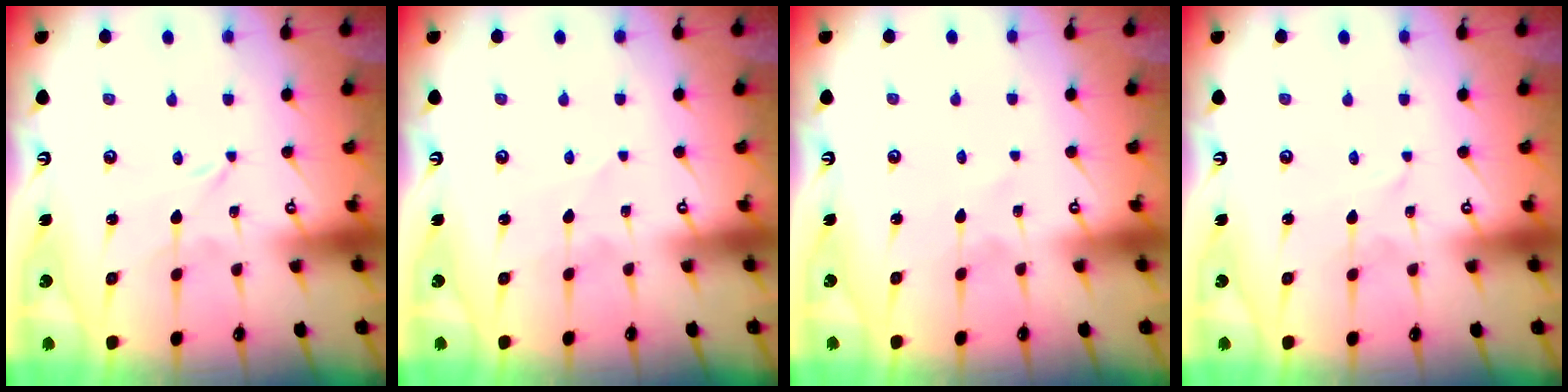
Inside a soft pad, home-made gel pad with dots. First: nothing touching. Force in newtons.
{"total": 2.2, "press": 2.1, "slide": 0.3}
{"total": 1.1, "press": 1.1, "slide": 0.2}
{"total": 0.7, "press": 0.7, "slide": 0.1}